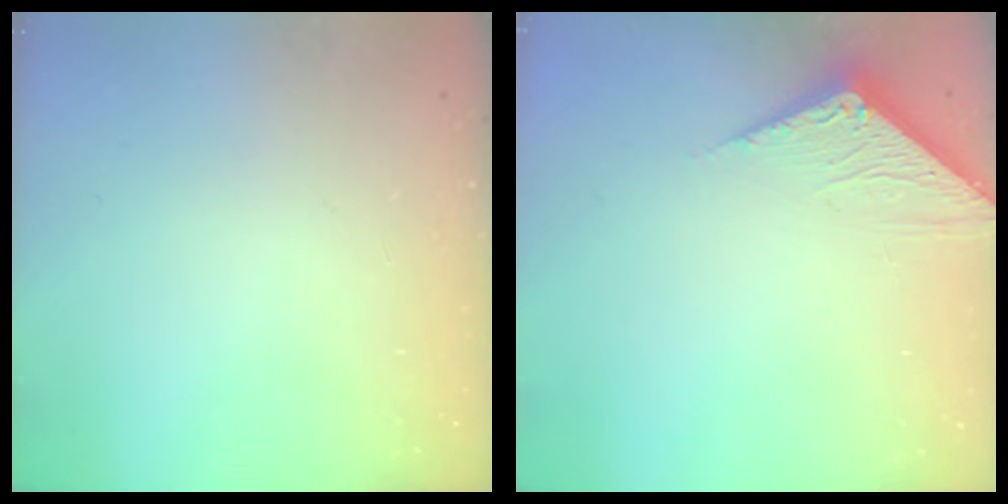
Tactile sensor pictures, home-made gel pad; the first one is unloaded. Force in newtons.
{"total": 3.1, "press": 3.1, "slide": 0.3}